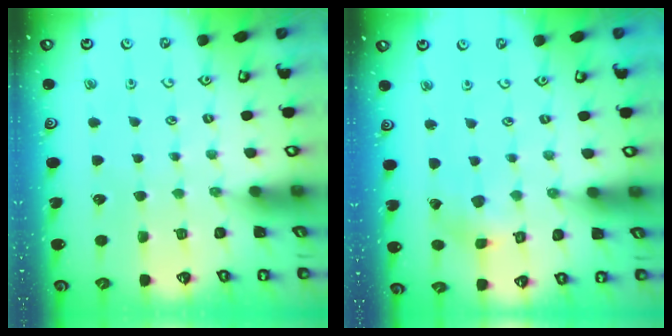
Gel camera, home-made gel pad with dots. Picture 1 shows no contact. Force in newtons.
{"total": 2.4, "press": 2.3, "slide": 0.4}